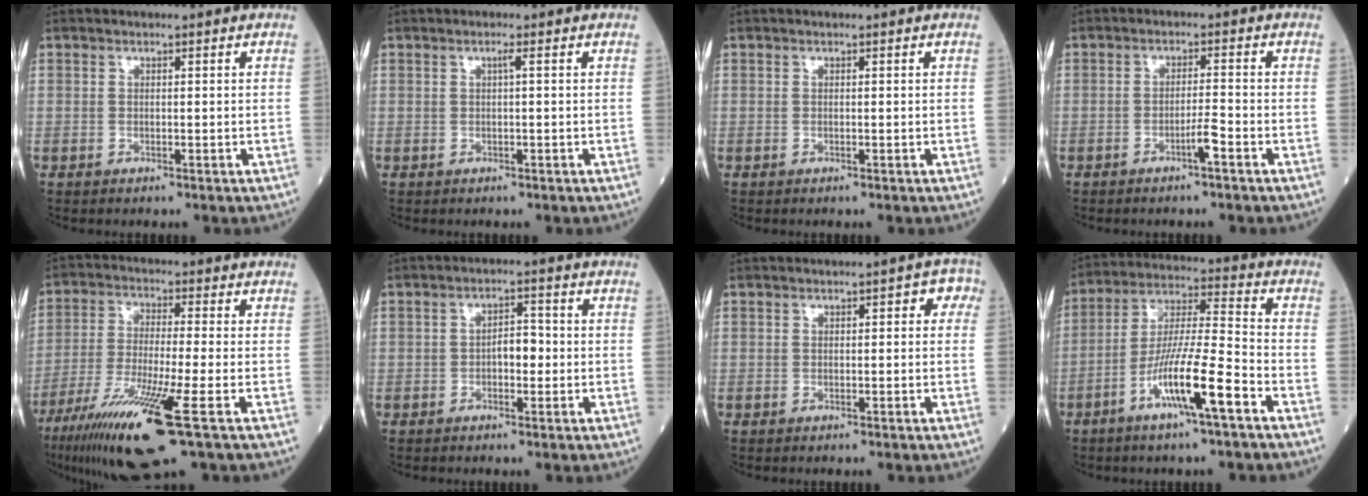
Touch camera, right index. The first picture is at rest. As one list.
[{"total": 0.7, "force": [0.1, -0.2, 0.7], "torque": [-0.012, 0.001, 0.003]}, {"total": 0.0}, {"total": 2.8, "force": [-1.6, -0.4, 2.2], "torque": [-0.041, -0.002, -0.031]}, {"total": 15.0, "force": [-7.9, 0.1, 12.8], "torque": [-0.253, -0.044, -0.144]}, {"total": 4.4, "force": [-0.6, 2.0, 3.9], "torque": [-0.062, 0.011, -0.010]}, {"total": 2.8, "force": [0.3, 1.6, 2.3], "torque": [-0.015, 0.023, -0.003]}, {"total": 12.4, "force": [-5.9, 0.3, 10.9], "torque": [-0.208, -0.004, -0.112]}]